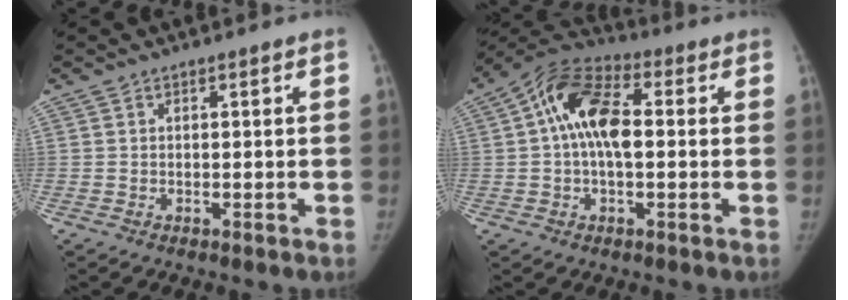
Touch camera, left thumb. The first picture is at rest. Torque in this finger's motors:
{"motor_torque": [-0.38, 0.79, 1.18, 0.19, 0.17]}